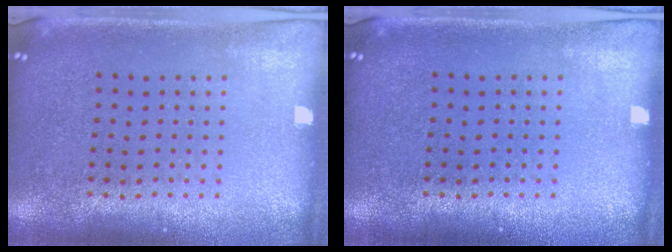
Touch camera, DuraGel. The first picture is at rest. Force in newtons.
{"total": 0.0}